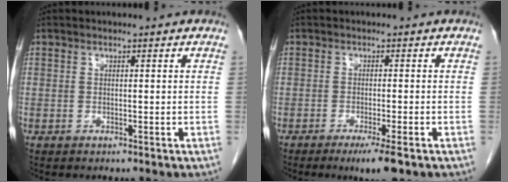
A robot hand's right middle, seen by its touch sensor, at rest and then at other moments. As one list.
[{"total": 4.5, "force": [-2.7, 0.2, 3.6], "torque": [-0.054, -0.014, -0.042]}]